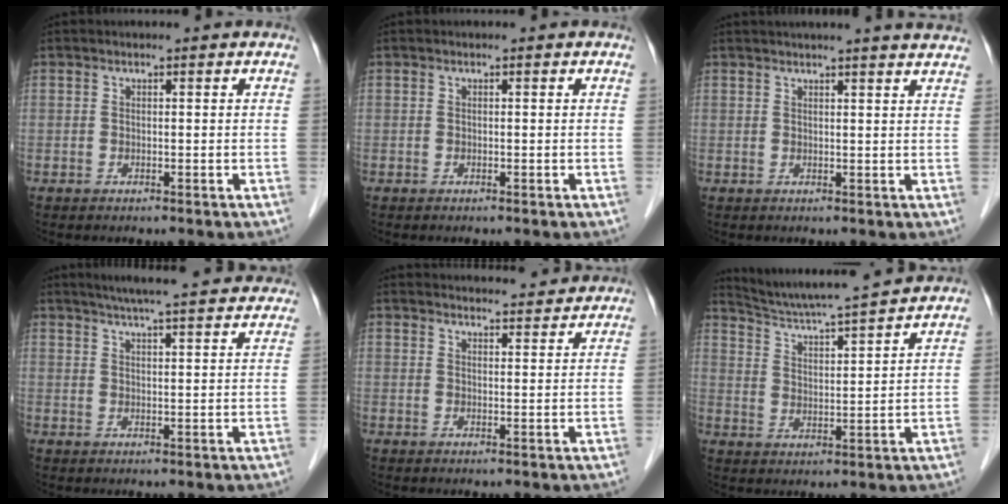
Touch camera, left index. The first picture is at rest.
{"total": 0.0}
{"total": 12.3, "force": [11.2, -0.1, 5.1], "torque": [-0.074, 0.006, 0.124]}
{"total": 16.0, "force": [14.3, 1.5, 7.0], "torque": [-0.104, 0.031, 0.183]}
{"total": 9.5, "force": [9.3, 1.0, 1.4], "torque": [-0.011, 0.015, 0.111]}
{"total": 12.0, "force": [11.3, -1.1, 3.6], "torque": [-0.070, 0.009, 0.182]}